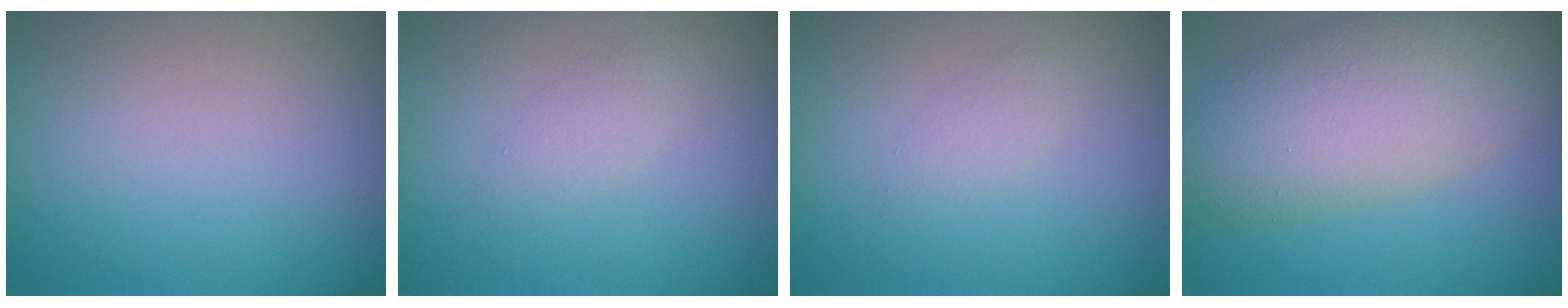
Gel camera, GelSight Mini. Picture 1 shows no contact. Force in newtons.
{"total": 1.4, "press": 1.4, "slide": 0.1}
{"total": 1.1, "press": 1.1, "slide": 0.1}
{"total": 8.8, "press": 8.8, "slide": 0.7}